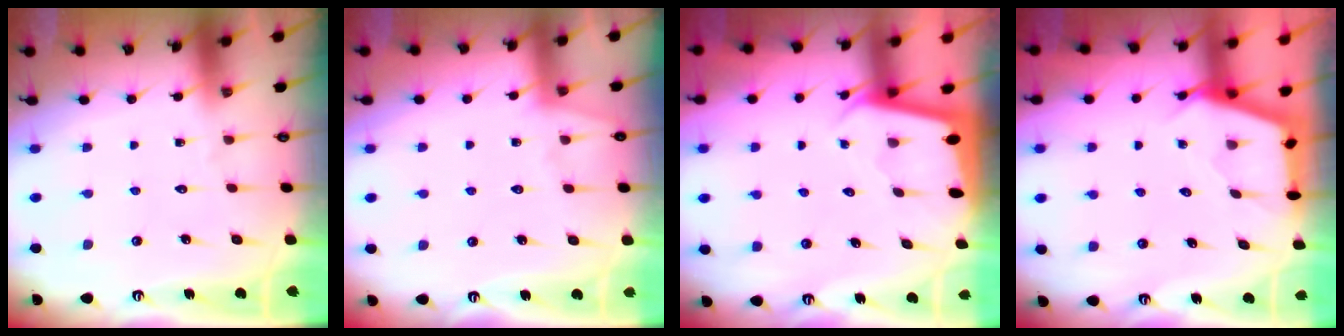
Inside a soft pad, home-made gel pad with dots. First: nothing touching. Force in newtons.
{"total": 1.6, "press": 1.5, "slide": 0.4}
{"total": 1.9, "press": 1.9, "slide": 0.1}
{"total": 2.8, "press": 2.8, "slide": 0.4}